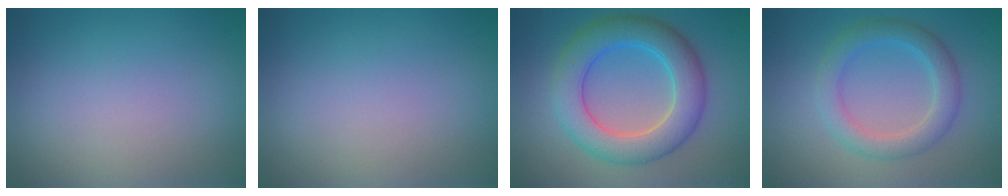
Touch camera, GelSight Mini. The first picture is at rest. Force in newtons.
{"total": 0.0}
{"total": 7.1, "press": 7.1, "slide": 0.3}
{"total": 3.6, "press": 3.6, "slide": 0.1}